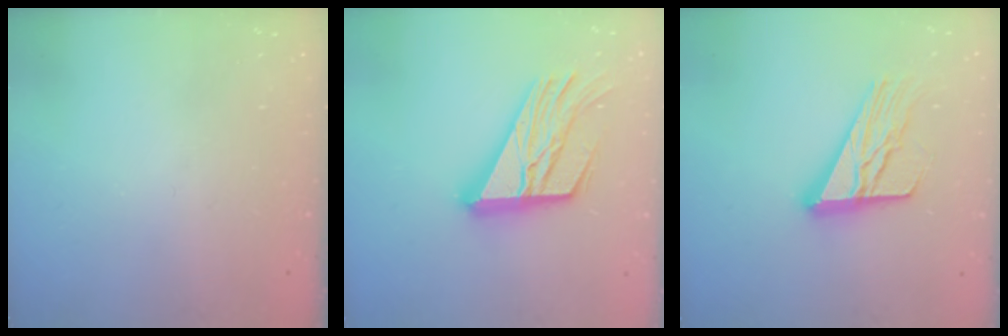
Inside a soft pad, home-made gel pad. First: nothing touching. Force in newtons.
{"total": 20.1, "press": 20.0, "slide": 2.1}
{"total": 16.5, "press": 16.5, "slide": 1.6}